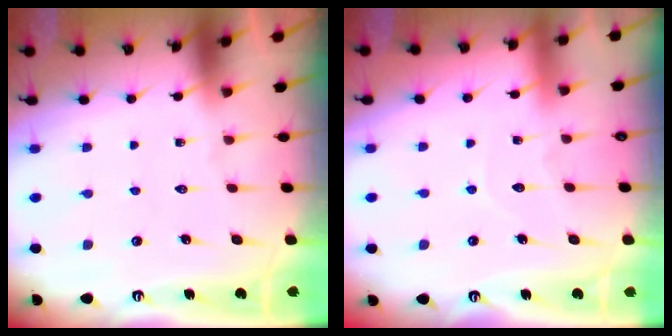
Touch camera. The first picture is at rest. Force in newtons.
{"total": 5.0, "press": 5.0, "slide": 0.4}